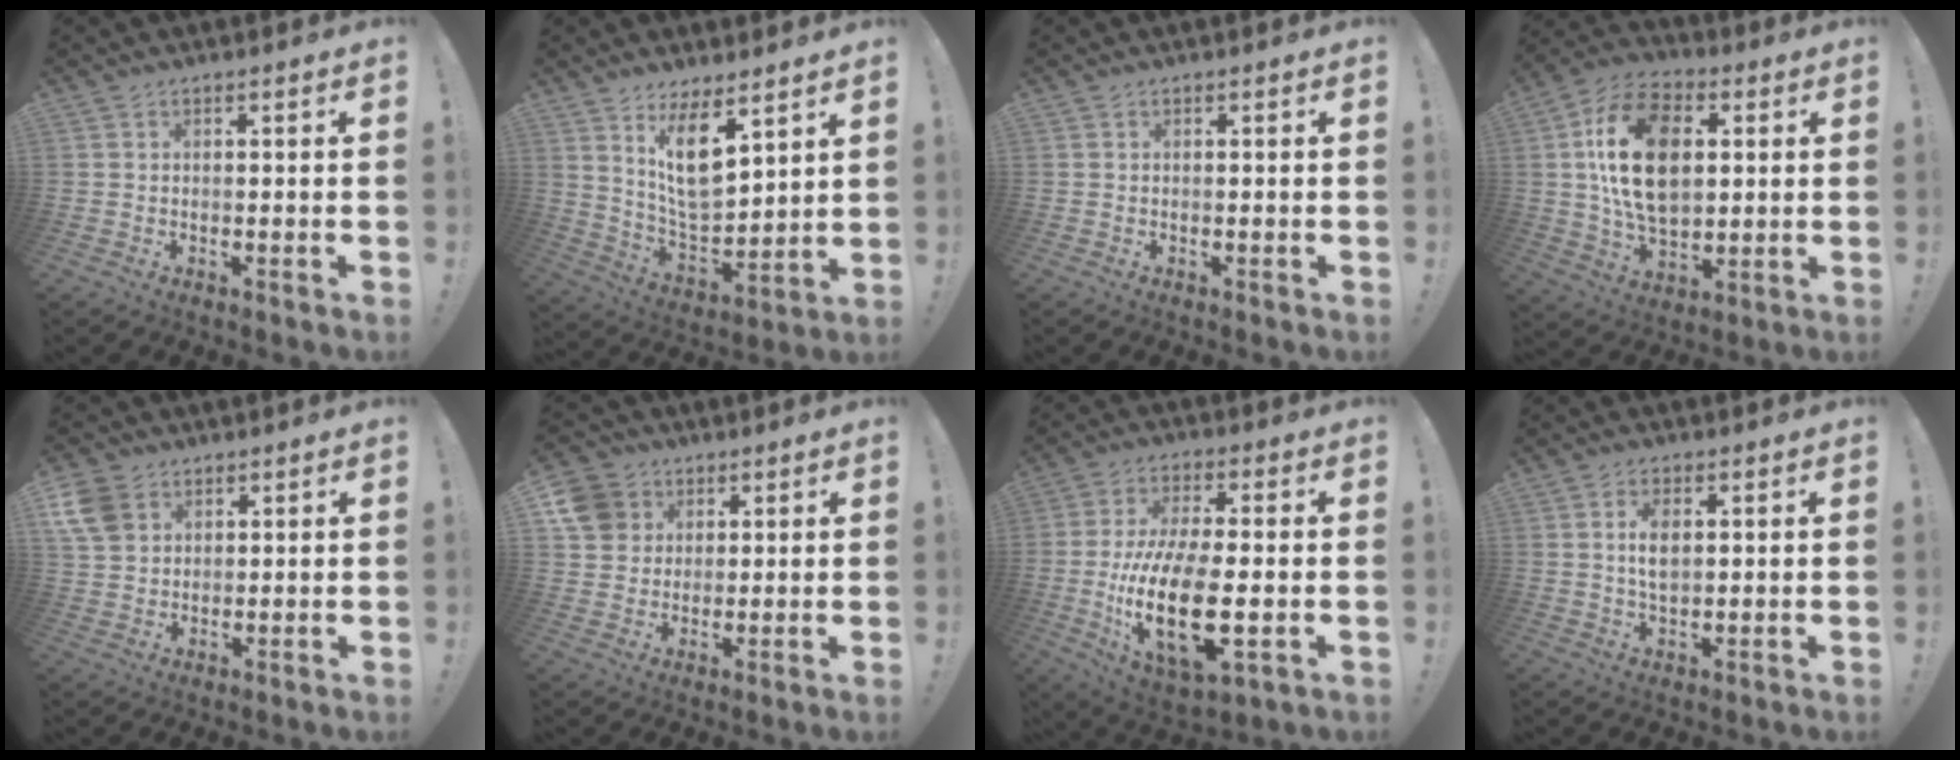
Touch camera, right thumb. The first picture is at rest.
{"total": 13.8, "force": [8.1, 6.7, 8.9], "torque": [-0.138, -0.056, 0.153]}
{"total": 0.0}
{"total": 21.1, "force": [4.0, 13.7, 15.5], "torque": [-0.276, 0.001, 0.067]}
{"total": 8.4, "force": [4.0, 6.4, 3.7], "torque": [-0.067, -0.012, 0.083]}
{"total": 9.6, "force": [3.4, 8.5, 2.8], "torque": [-0.043, -0.016, 0.071]}
{"total": 21.3, "force": [-3.7, 8.9, 19.0], "torque": [-0.359, -0.008, -0.055]}
{"total": 3.7, "force": [0.8, 1.7, 3.1], "torque": [-0.049, -0.001, 0.009]}